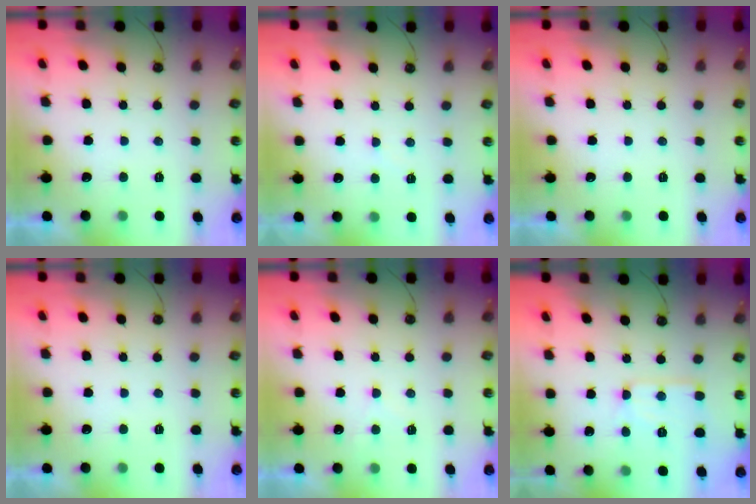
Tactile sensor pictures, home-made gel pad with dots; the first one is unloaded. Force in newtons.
{"total": 2.9, "press": 2.9, "slide": 0.5}
{"total": 0.0}
{"total": 0.0}
{"total": 4.1, "press": 4.1, "slide": 0.5}
{"total": 9.1, "press": 9.0, "slide": 1.0}